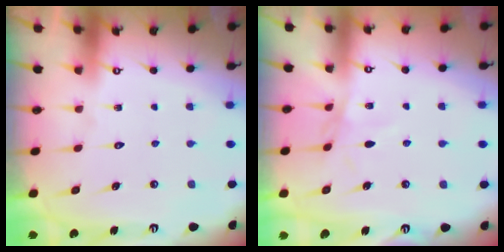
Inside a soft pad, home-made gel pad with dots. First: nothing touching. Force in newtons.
{"total": 2.9, "press": 2.8, "slide": 0.5}